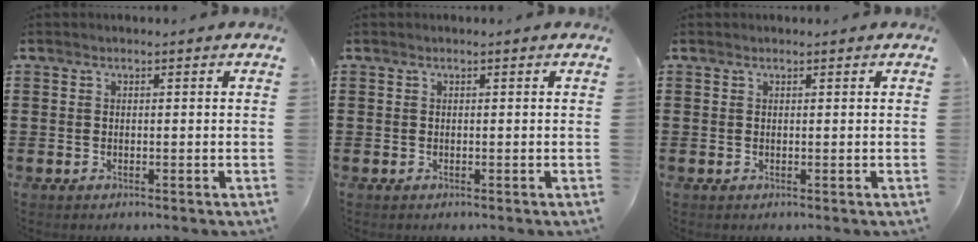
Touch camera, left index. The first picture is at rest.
{"total": 0.0}
{"total": 0.0}